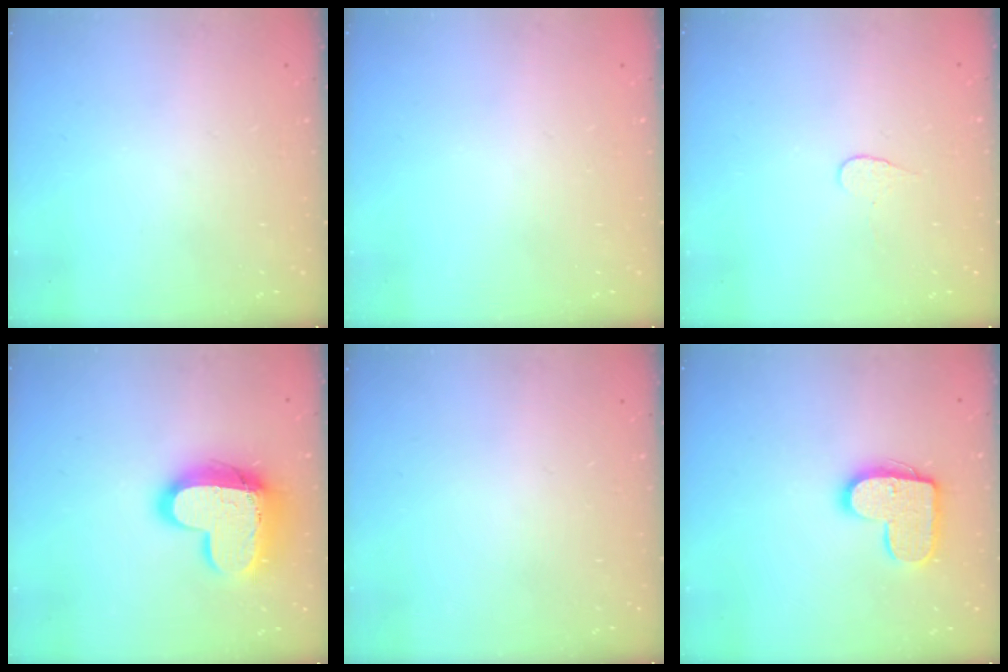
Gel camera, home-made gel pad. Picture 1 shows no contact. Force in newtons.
{"total": 0.0}
{"total": 3.7, "press": 3.7, "slide": 0.4}
{"total": 16.9, "press": 16.8, "slide": 1.3}
{"total": 0.0}
{"total": 13.5, "press": 13.5, "slide": 0.6}